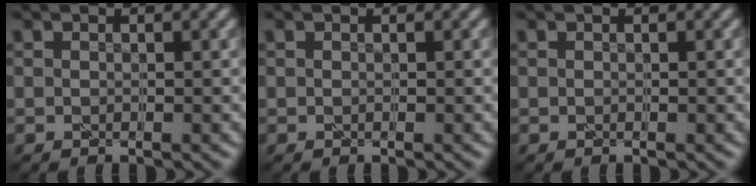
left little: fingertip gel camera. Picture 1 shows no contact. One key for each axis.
{"total": 0.0}
{"total": 0.0}